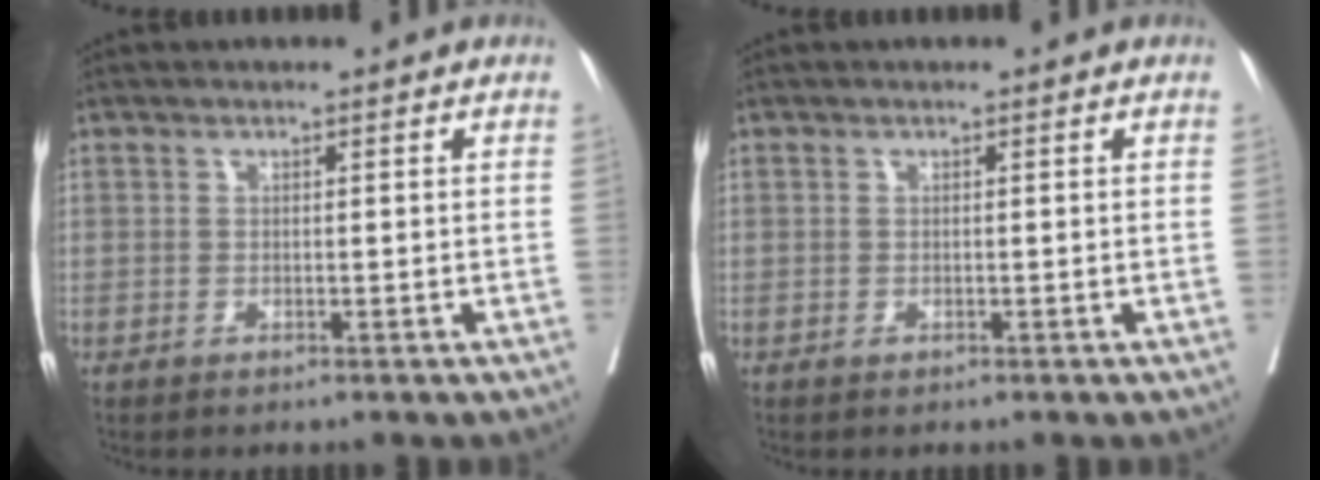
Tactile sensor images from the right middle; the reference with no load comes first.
{"total": 0.0}